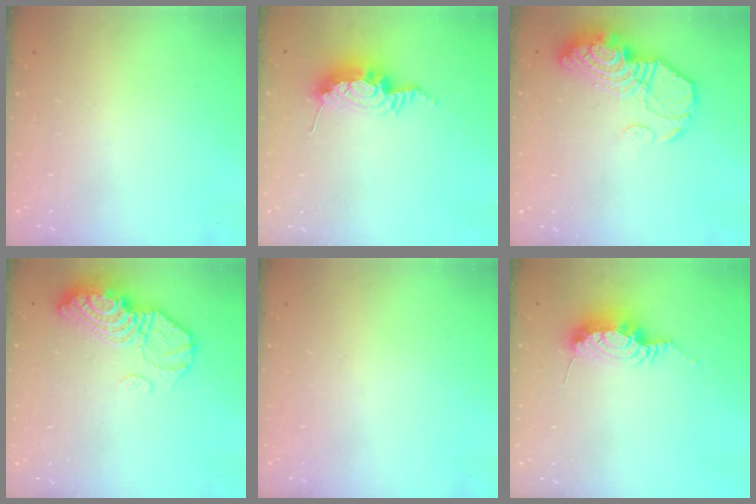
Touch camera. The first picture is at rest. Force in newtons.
{"total": 10.1, "press": 10.0, "slide": 1.0}
{"total": 15.6, "press": 15.5, "slide": 1.8}
{"total": 13.2, "press": 13.2, "slide": 1.2}
{"total": 0.0}
{"total": 8.4, "press": 8.4, "slide": 1.0}